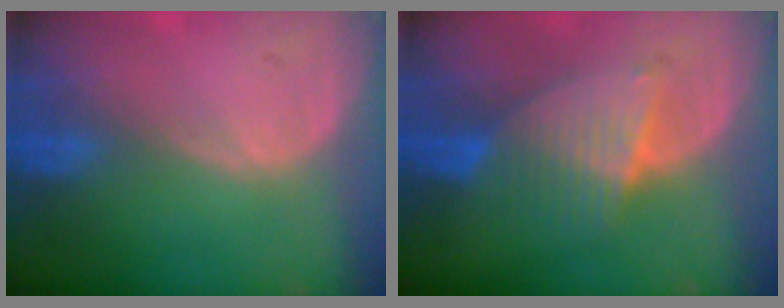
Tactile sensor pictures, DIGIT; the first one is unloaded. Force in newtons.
{"total": 6.3, "press": 6.2, "slide": 1.0}